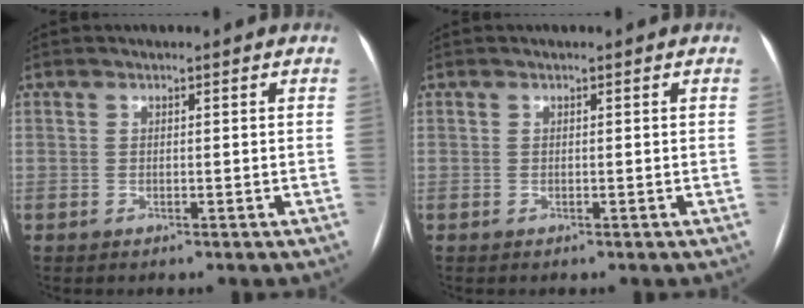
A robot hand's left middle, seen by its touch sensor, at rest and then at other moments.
{"total": 0.0}